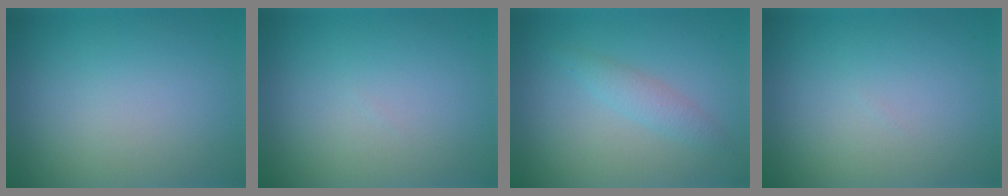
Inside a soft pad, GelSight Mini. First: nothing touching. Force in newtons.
{"total": 0.0}
{"total": 1.8, "press": 1.8, "slide": 0.1}
{"total": 0.0}